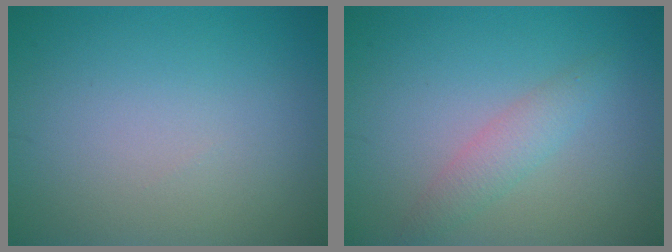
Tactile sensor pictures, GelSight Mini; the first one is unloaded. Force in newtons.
{"total": 2.1, "press": 2.1, "slide": 0.1}